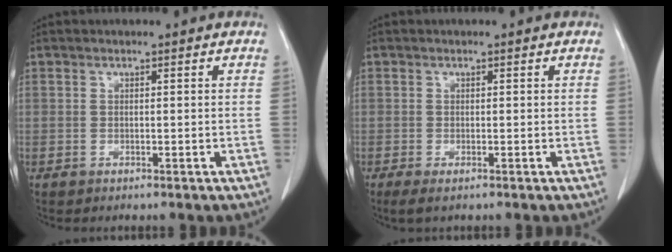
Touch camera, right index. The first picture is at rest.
{"total": 1.6, "force": [-1.0, 0.4, 1.3], "torque": [-0.026, -0.005, -0.015]}